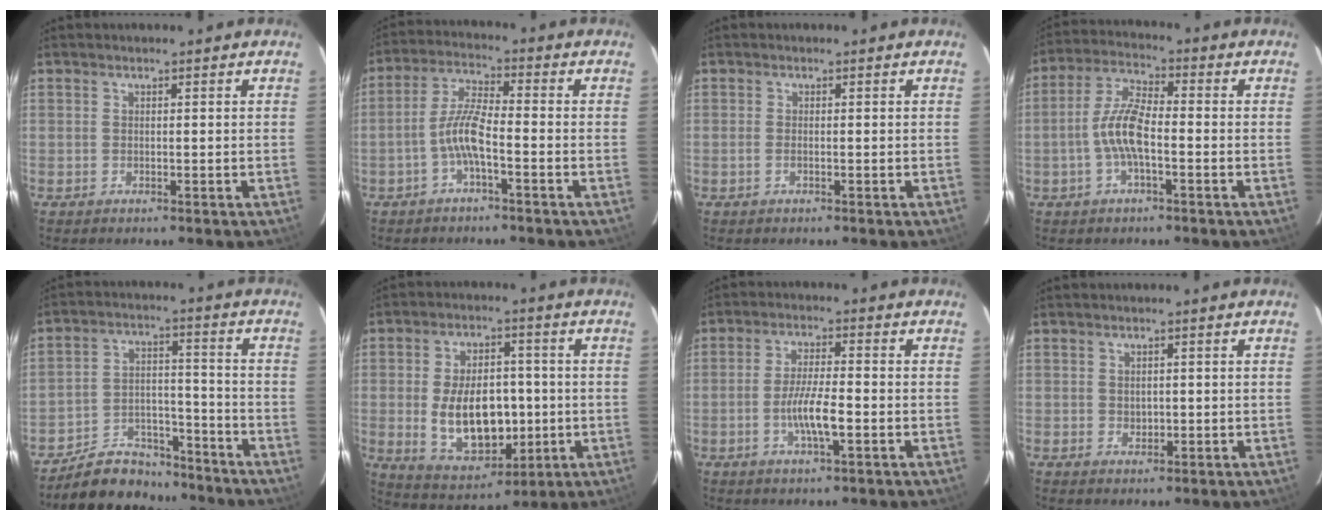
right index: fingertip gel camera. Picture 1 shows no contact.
{"total": 6.2, "force": [-2.6, 1.0, 5.5], "torque": [-0.120, 0.012, -0.050]}
{"total": 1.0, "force": [-0.3, 0.2, 0.9], "torque": [-0.019, 0.000, -0.007]}
{"total": 7.9, "force": [-2.1, 2.4, 7.3], "torque": [-0.154, 0.011, -0.042]}
{"total": 12.1, "force": [-10.8, 4.9, 2.3], "torque": [-0.059, 0.033, -0.168]}
{"total": 14.7, "force": [-1.5, 9.0, 11.6], "torque": [-0.224, -0.003, 0.001]}
{"total": 6.6, "force": [-2.1, 1.0, 6.2], "torque": [-0.120, -0.003, -0.040]}
{"total": 1.6, "force": [0.2, 1.5, 0.6], "torque": [-0.006, 0.001, 0.007]}